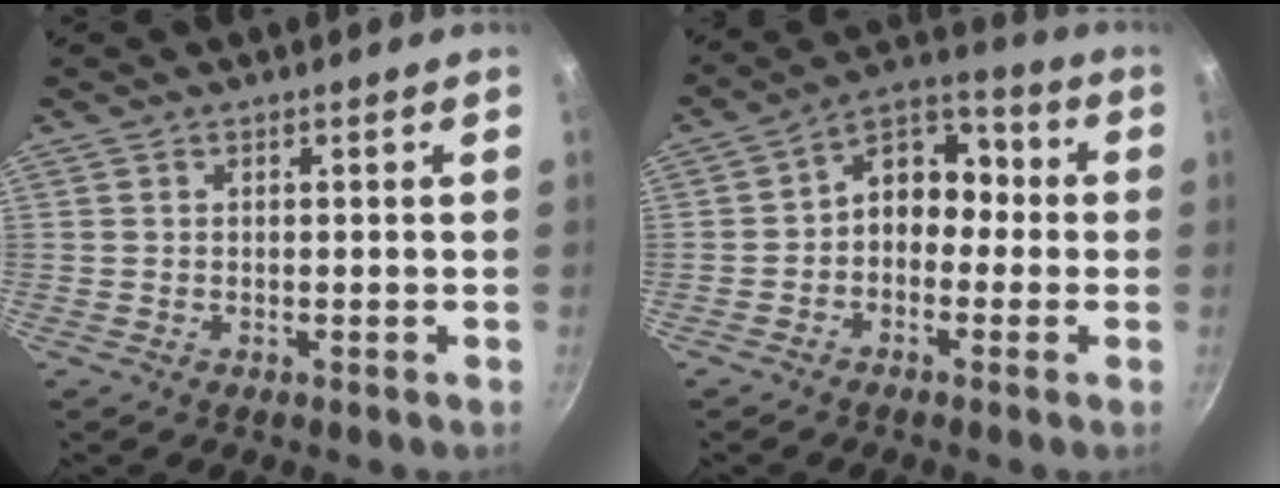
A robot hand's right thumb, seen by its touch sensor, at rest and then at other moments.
{"total": 10.2, "force": [-0.6, 7.4, 7.1], "torque": [-0.067, 0.046, -0.030]}